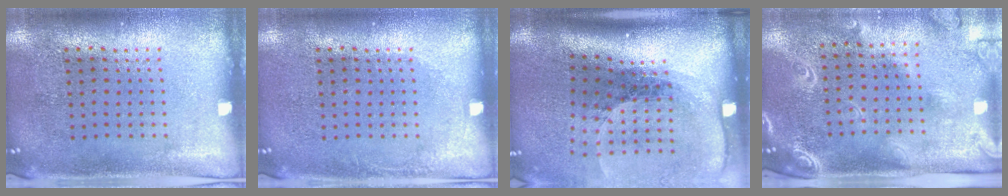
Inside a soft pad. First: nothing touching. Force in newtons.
{"total": 0.7, "press": 0.7, "slide": 0.1}
{"total": 2.4, "press": 1.7, "slide": 1.7}
{"total": 2.4, "press": 1.9, "slide": 1.4}